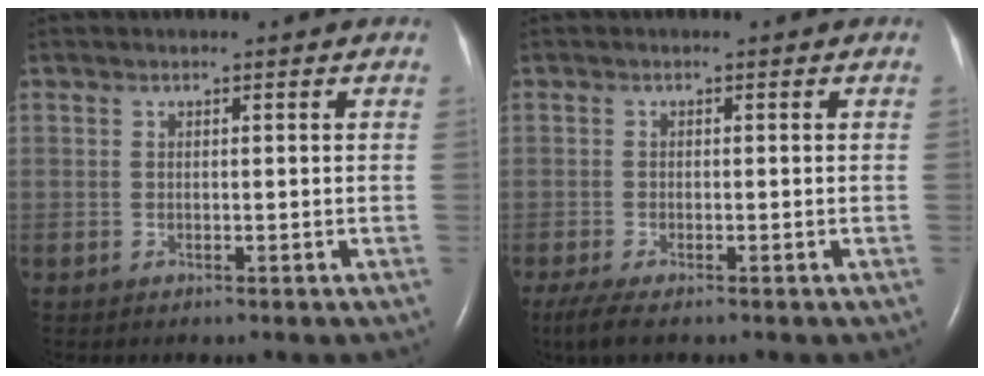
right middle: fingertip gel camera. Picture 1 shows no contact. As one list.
[{"total": 3.7, "force": [-2.6, 0.7, 2.6], "torque": [-0.057, -0.013, -0.045]}]